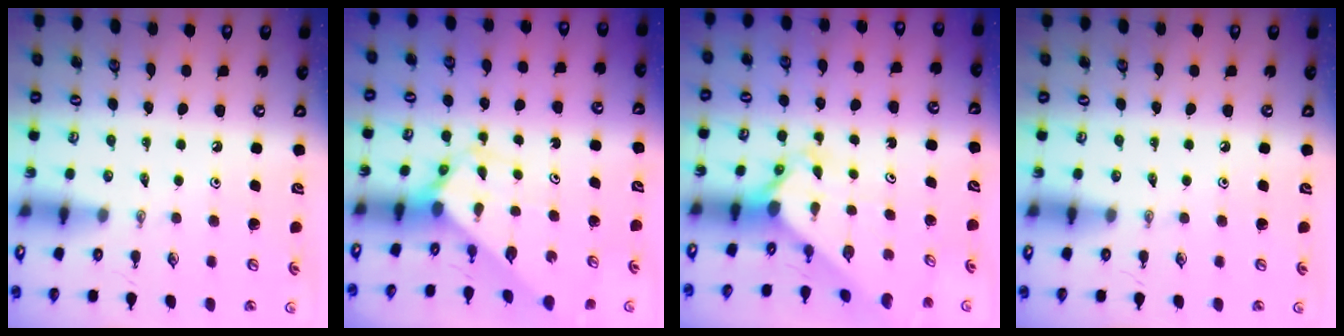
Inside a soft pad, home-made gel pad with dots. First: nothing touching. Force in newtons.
{"total": 2.7, "press": 2.7, "slide": 0.2}
{"total": 2.4, "press": 2.4, "slide": 0.3}
{"total": 0.0}